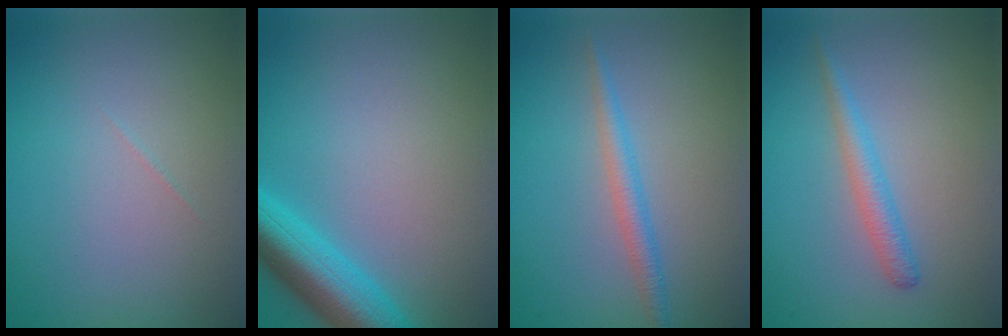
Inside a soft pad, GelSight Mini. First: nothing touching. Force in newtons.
{"total": 6.2, "press": 6.2, "slide": 0.4}
{"total": 1.8, "press": 1.8, "slide": 0.1}
{"total": 1.9, "press": 1.8, "slide": 0.1}